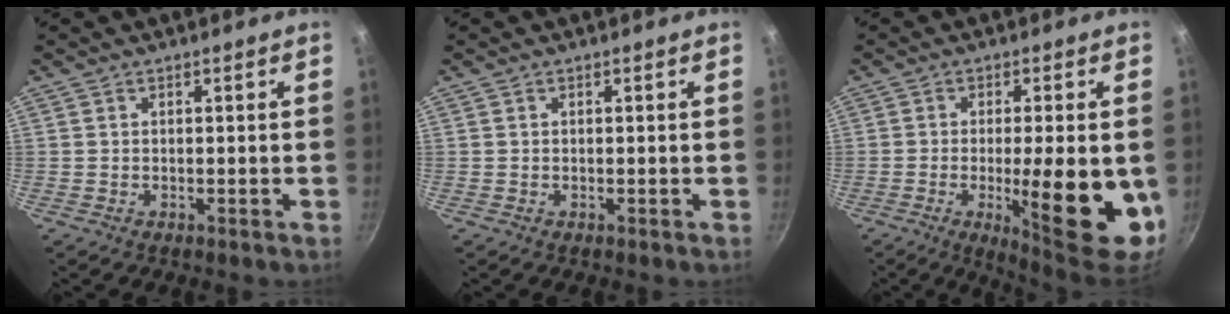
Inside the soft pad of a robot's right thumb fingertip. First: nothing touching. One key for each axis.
{"total": 0.0}
{"total": 16.1, "fx": -3.0, "fy": 4.1, "fz": 15.2, "tx": -0.200, "ty": 0.000, "tz": -0.034}